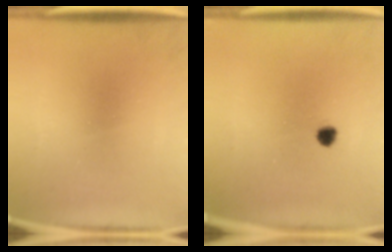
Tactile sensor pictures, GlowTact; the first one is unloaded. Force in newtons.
{"total": 1.9}